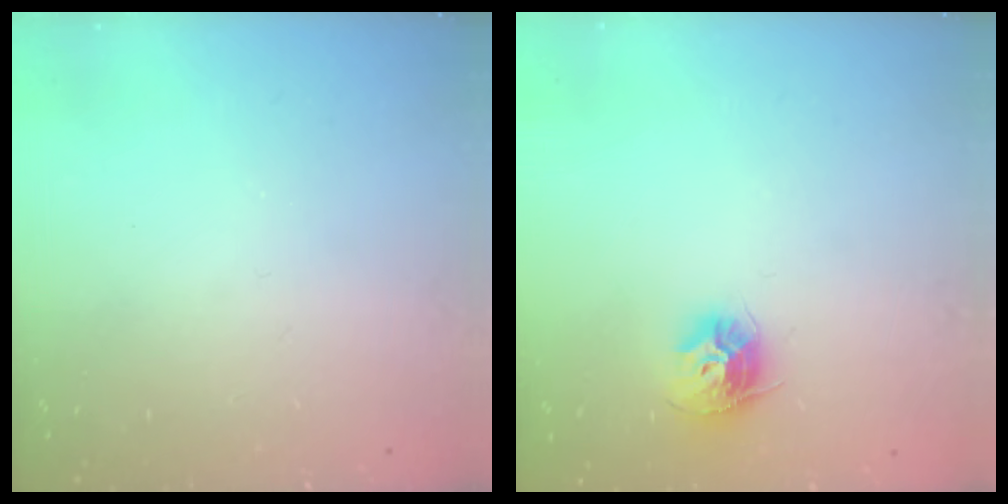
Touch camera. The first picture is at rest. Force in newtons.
{"total": 9.9, "press": 9.9, "slide": 0.5}